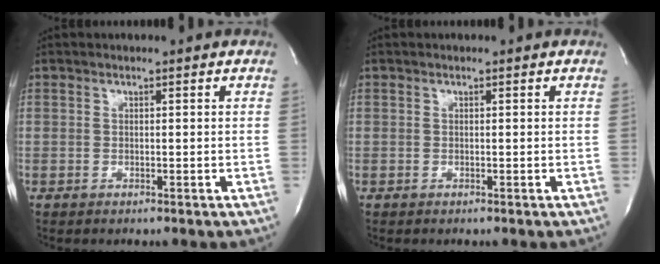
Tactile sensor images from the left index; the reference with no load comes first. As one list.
[{"total": 0.0}]